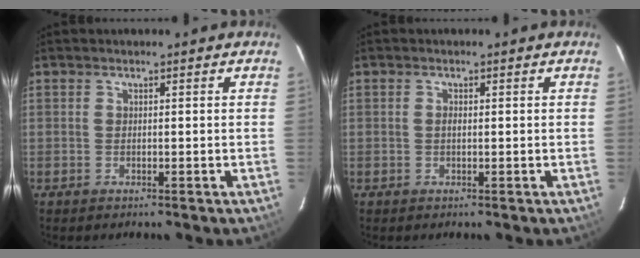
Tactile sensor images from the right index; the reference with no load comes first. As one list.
[{"total": 0.7, "force": [0.0, 0.4, 0.6], "torque": [-0.011, 0.002, -0.001]}]